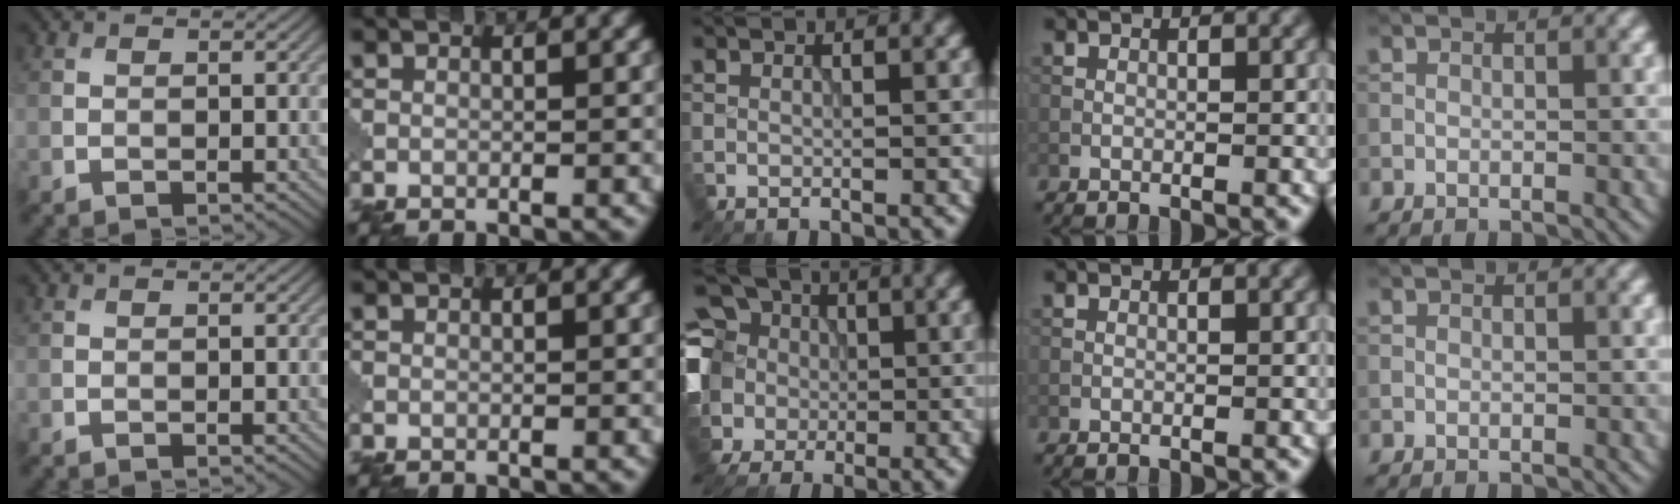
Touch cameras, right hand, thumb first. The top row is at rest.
{"middle": {"total": 12.1, "force": [0.3, 10.2, 6.4], "torque": [-0.166, 0.017, -0.024]}}